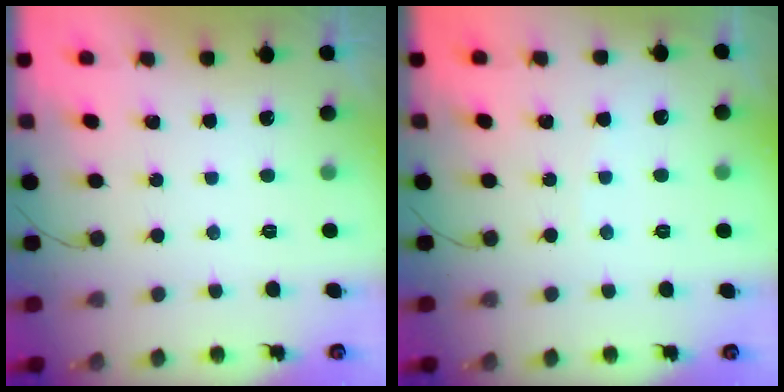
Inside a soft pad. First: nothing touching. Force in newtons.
{"total": 2.9, "press": 2.9, "slide": 0.4}